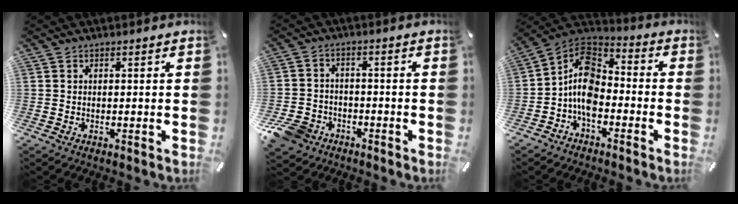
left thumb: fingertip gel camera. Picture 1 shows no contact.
{"total": 7.5, "force": [-4.6, 5.5, 2.2], "torque": [-0.058, 0.029, -0.089]}
{"total": 11.4, "force": [-4.6, 7.3, 7.4], "torque": [-0.164, 0.019, -0.092]}